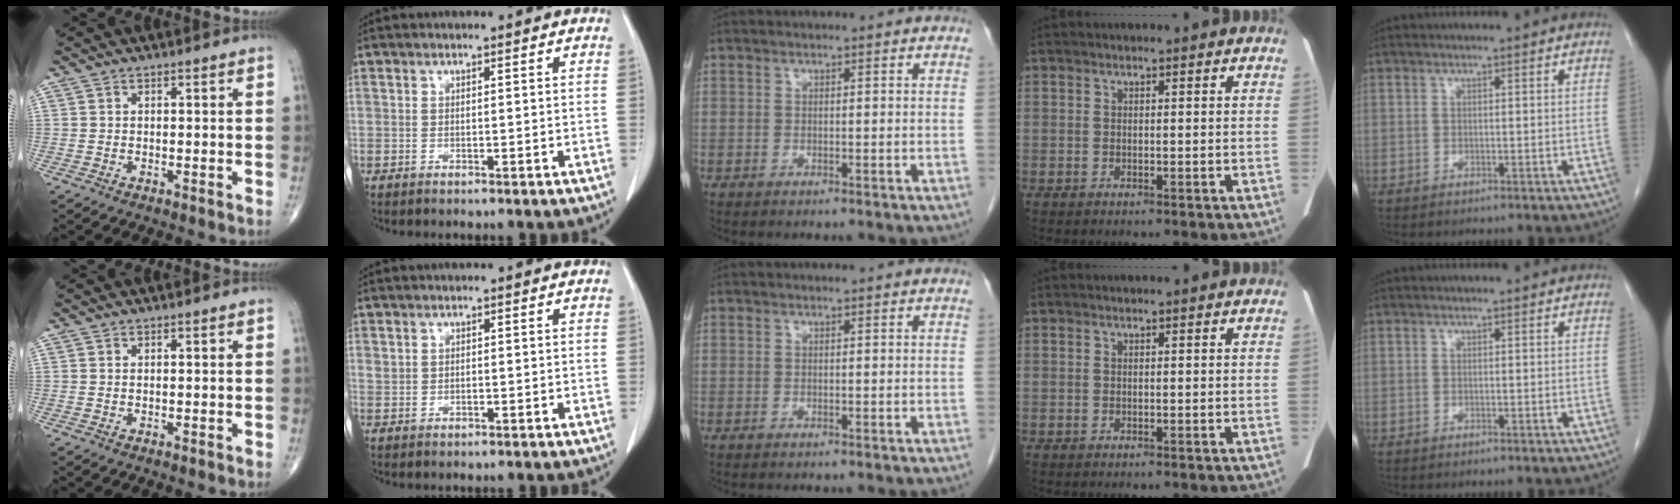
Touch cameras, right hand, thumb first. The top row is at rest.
{"index": {"total": 1.8, "force": [0.1, 1.5, 1.1], "torque": [-0.033, 0.017, 0.009]}}